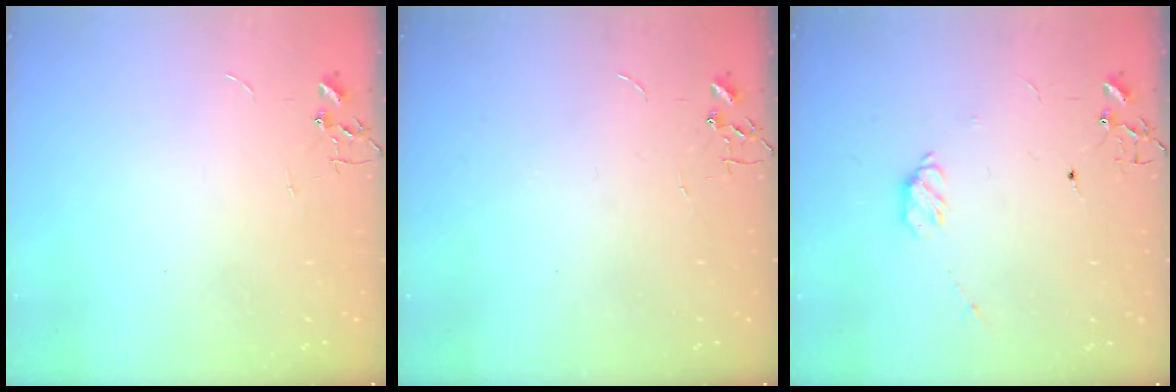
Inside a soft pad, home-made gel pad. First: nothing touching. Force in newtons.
{"total": 0.0}
{"total": 6.1, "press": 6.0, "slide": 1.0}